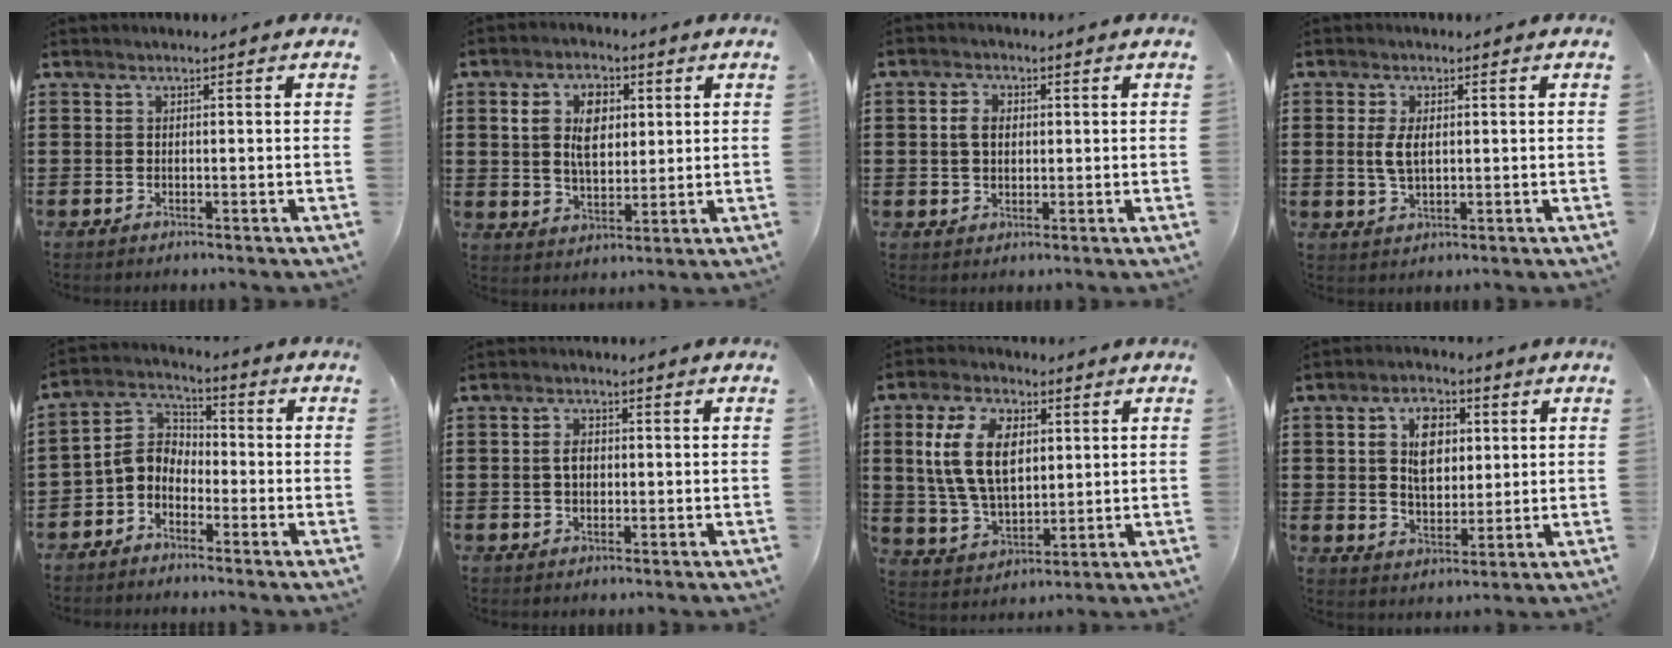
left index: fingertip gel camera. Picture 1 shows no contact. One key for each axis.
{"total": 7.2, "fx": 2.2, "fy": 4.4, "fz": 5.3, "tx": -0.101, "ty": 0.011, "tz": 0.034}
{"total": 3.2, "fx": 0.5, "fy": 2.4, "fz": 2.1, "tx": -0.049, "ty": 0.012, "tz": 0.007}
{"total": 3.6, "fx": 0.5, "fy": 1.7, "fz": 3.1, "tx": -0.079, "ty": 0.001, "tz": 0.003}
{"total": 4.7, "fx": -2.1, "fy": 3.7, "fz": 1.9, "tx": -0.075, "ty": 0.000, "tz": -0.056}
{"total": 2.4, "fx": 0.2, "fy": 1.5, "fz": 1.9, "tx": -0.039, "ty": 0.006, "tz": 0.004}
{"total": 10.9, "fx": 3.2, "fy": 6.4, "fz": 8.3, "tx": -0.190, "ty": 0.007, "tz": 0.051}
{"total": 7.4, "fx": 2.2, "fy": 4.6, "fz": 5.3, "tx": -0.096, "ty": 0.009, "tz": 0.032}